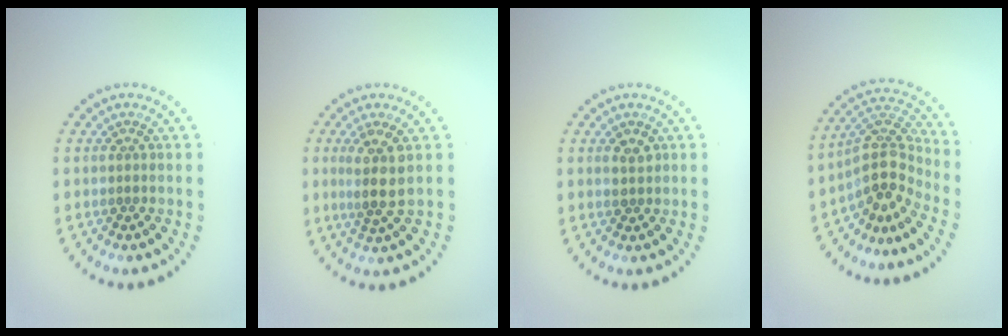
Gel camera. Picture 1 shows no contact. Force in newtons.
{"total": 3.0, "press": 2.4, "slide": 1.8}
{"total": 1.3, "press": 1.3, "slide": 0.2}
{"total": 4.1, "press": 3.1, "slide": 2.8}